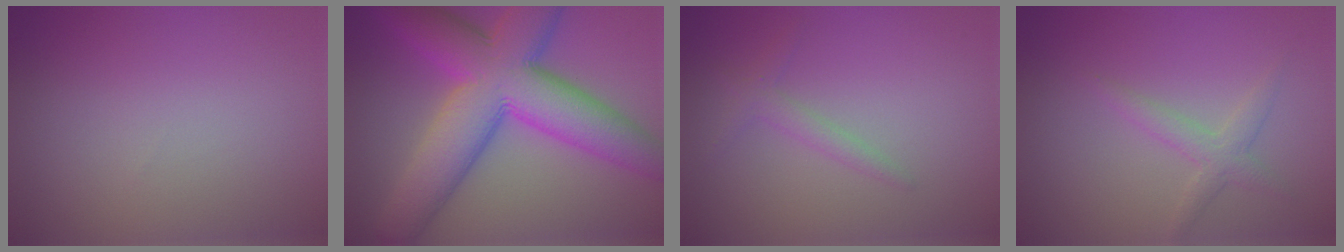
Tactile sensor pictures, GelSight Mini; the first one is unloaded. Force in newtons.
{"total": 12.7, "press": 12.7, "slide": 0.2}
{"total": 1.5, "press": 1.5, "slide": 0.1}
{"total": 2.0, "press": 2.0, "slide": 0.0}